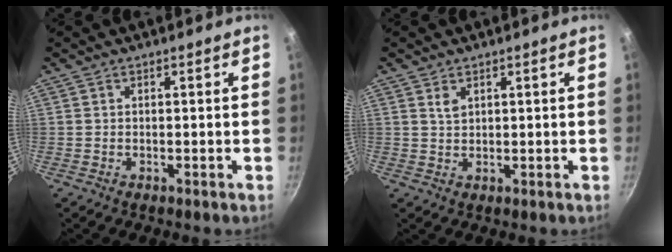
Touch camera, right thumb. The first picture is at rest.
{"total": 2.0, "force": [1.1, 1.2, 1.1], "torque": [-0.019, -0.004, 0.023]}